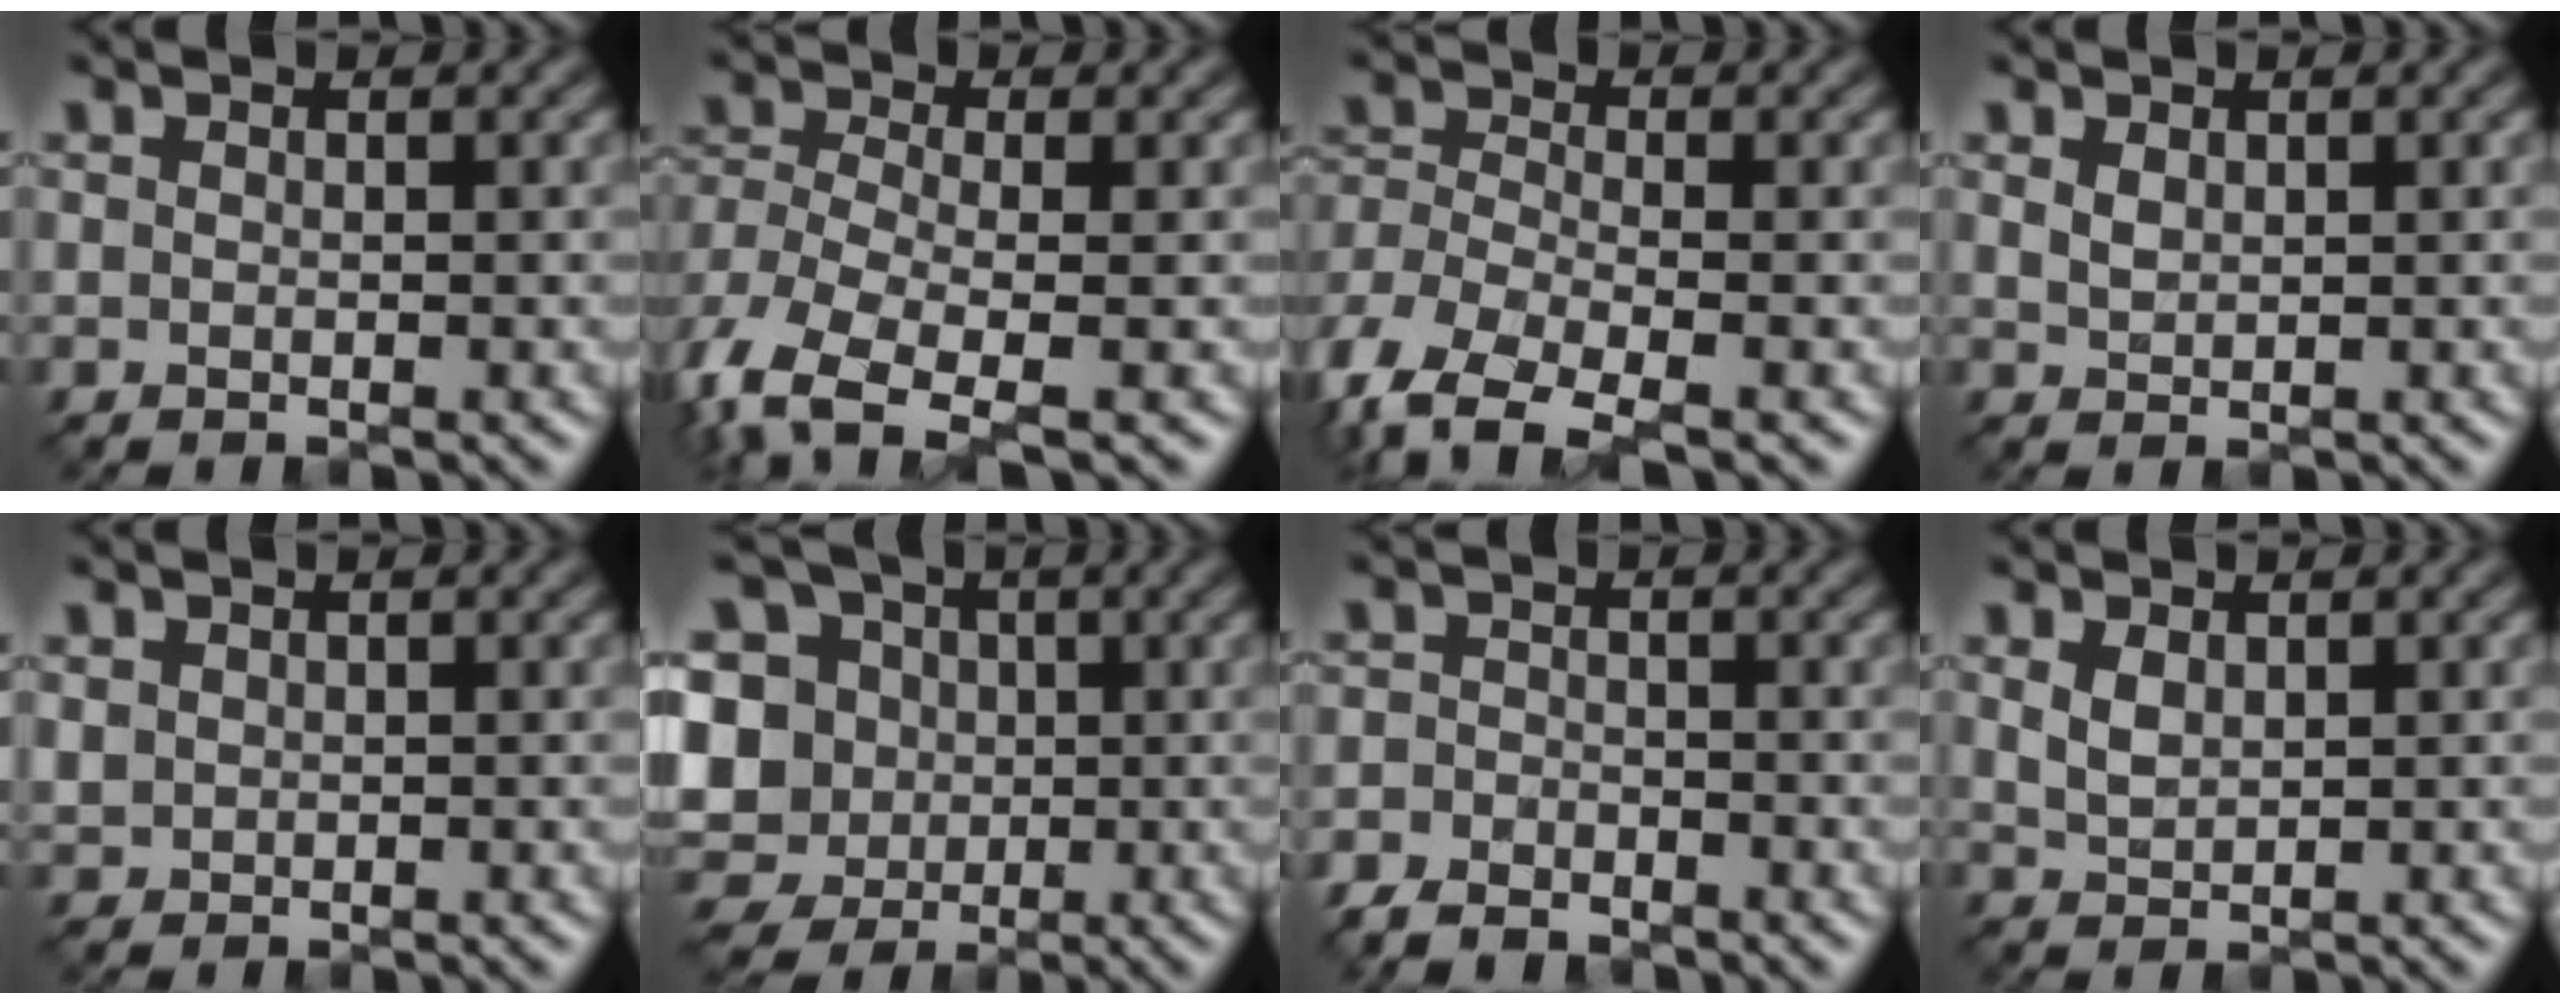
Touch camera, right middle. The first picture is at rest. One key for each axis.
{"total": 7.3, "fx": -3.7, "fy": 3.6, "fz": 5.2, "tx": -0.118, "ty": -0.016, "tz": -0.068}
{"total": 7.4, "fx": -4.4, "fy": 3.4, "fz": 4.9, "tx": -0.112, "ty": -0.015, "tz": -0.084}
{"total": 1.0, "fx": 0.7, "fy": 0.5, "fz": 0.4, "tx": -0.015, "ty": 0.004, "tz": 0.019}
{"total": 1.0, "fx": 0.5, "fy": 0.9, "fz": 0.2, "tx": -0.005, "ty": -0.002, "tz": 0.014}
{"total": 13.1, "fx": 0.4, "fy": 11.9, "fz": 5.6, "tx": -0.155, "ty": 0.027, "tz": -0.017}
{"total": 3.4, "fx": -2.9, "fy": 1.5, "fz": 0.9, "tx": -0.016, "ty": -0.003, "tz": -0.065}
{"total": 1.5, "fx": 0.9, "fy": 0.8, "fz": 0.9, "tx": -0.023, "ty": 0.003, "tz": 0.025}